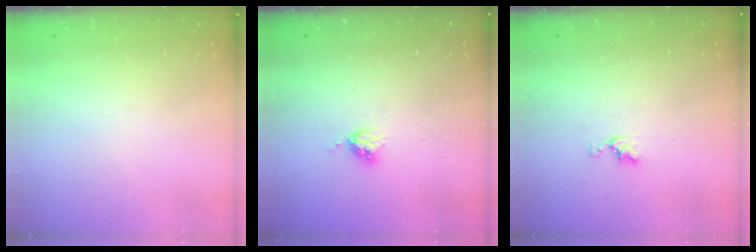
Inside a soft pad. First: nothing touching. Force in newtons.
{"total": 4.0, "press": 4.0, "slide": 0.4}
{"total": 3.9, "press": 3.9, "slide": 0.5}